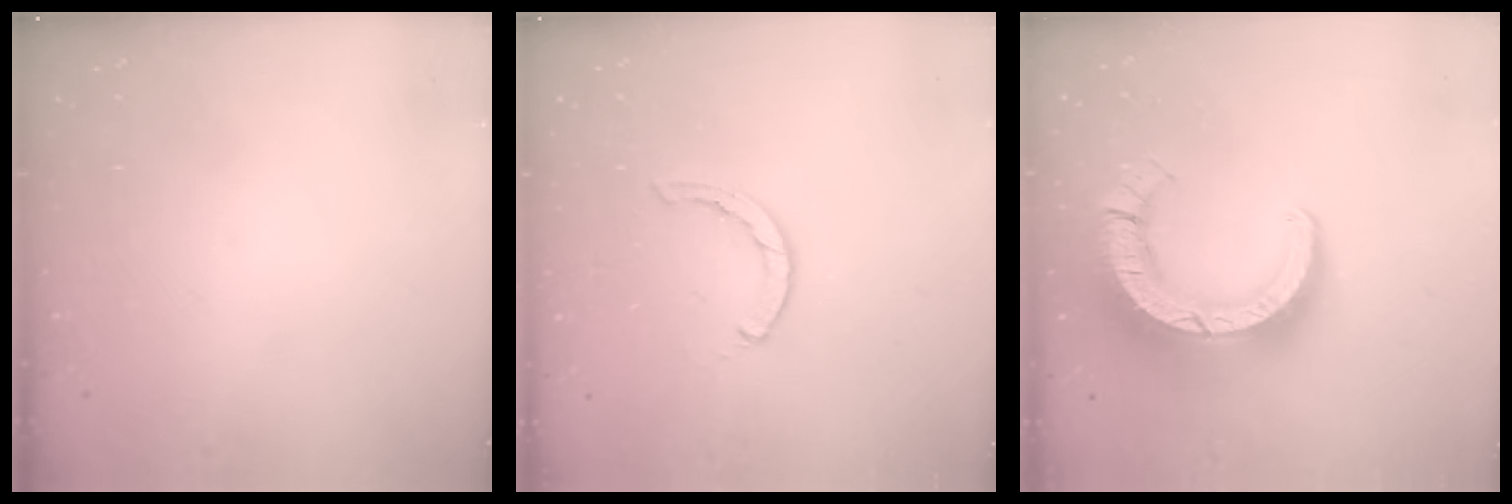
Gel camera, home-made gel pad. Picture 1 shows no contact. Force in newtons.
{"total": 1.2, "press": 1.2, "slide": 0.2}
{"total": 18.5, "press": 18.4, "slide": 1.8}